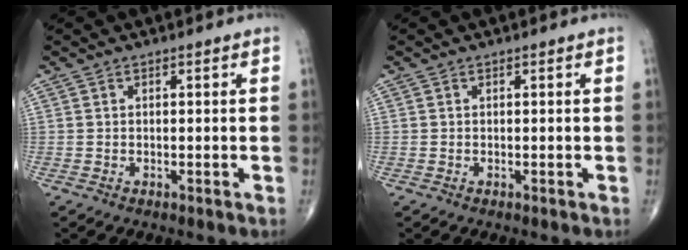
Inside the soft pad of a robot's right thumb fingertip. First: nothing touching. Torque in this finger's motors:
{"motor_torque": [0.53, 0.21, -0.14, -0.04, 0.06]}